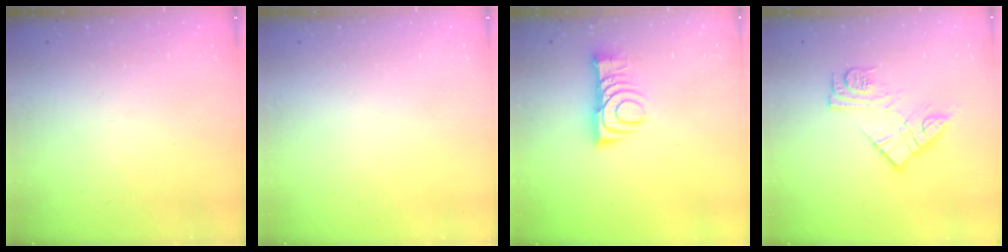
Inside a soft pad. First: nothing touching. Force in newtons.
{"total": 1.5, "press": 1.5, "slide": 0.1}
{"total": 9.3, "press": 9.3, "slide": 0.7}
{"total": 12.0, "press": 12.0, "slide": 0.9}